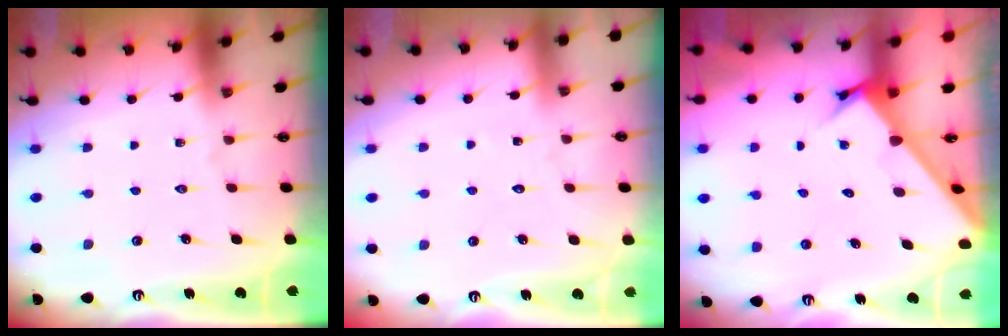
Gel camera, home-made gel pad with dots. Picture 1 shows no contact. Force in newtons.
{"total": 2.6, "press": 2.6, "slide": 0.2}
{"total": 2.9, "press": 2.9, "slide": 0.2}